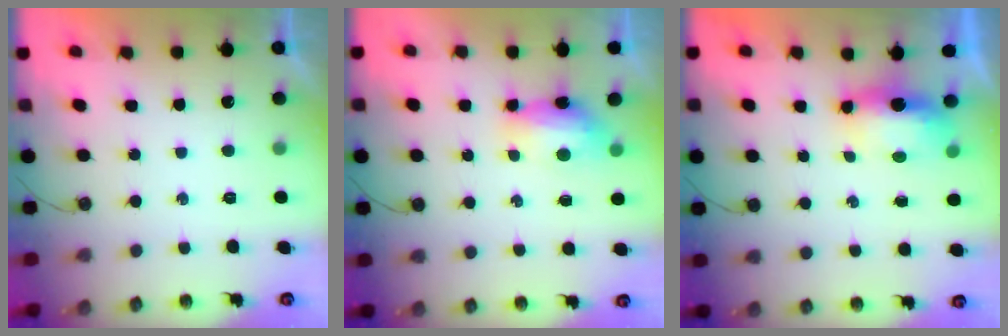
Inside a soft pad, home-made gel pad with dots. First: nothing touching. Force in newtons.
{"total": 7.8, "press": 7.7, "slide": 0.7}
{"total": 6.3, "press": 6.3, "slide": 0.5}